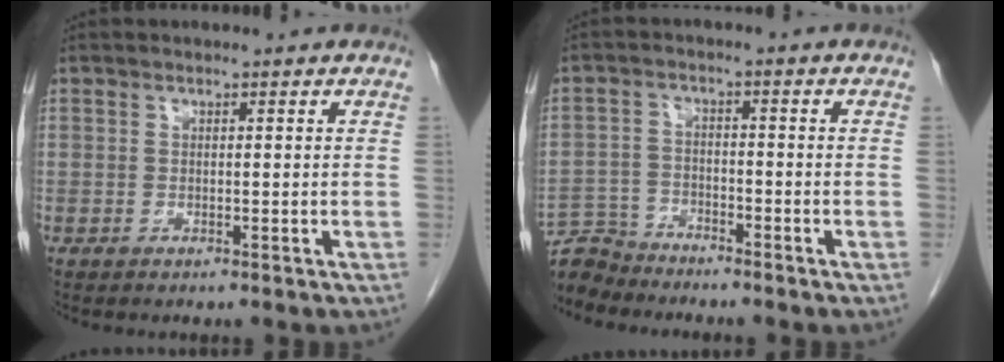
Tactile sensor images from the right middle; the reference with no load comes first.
{"total": 4.8, "force": [-4.7, 0.3, -1.0], "torque": [0.021, -0.003, -0.088]}